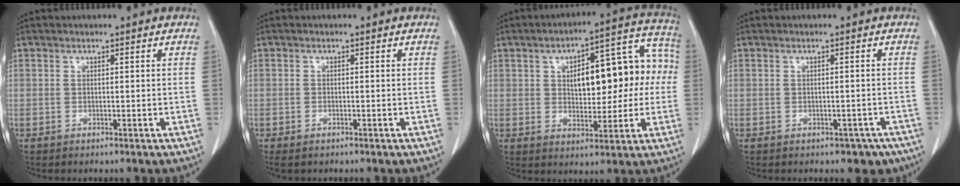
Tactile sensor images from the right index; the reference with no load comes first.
{"total": 1.6, "force": [-1.2, 0.5, 0.9], "torque": [-0.017, -0.004, -0.014]}
{"total": 16.1, "force": [1.5, 6.9, 14.5], "torque": [-0.197, 0.050, 0.030]}
{"total": 3.3, "force": [-2.2, 2.0, 1.4], "torque": [-0.004, 0.007, -0.022]}